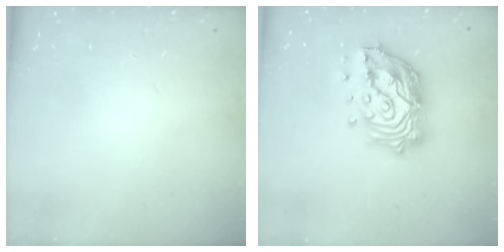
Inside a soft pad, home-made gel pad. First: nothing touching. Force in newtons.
{"total": 19.7, "press": 19.5, "slide": 2.7}